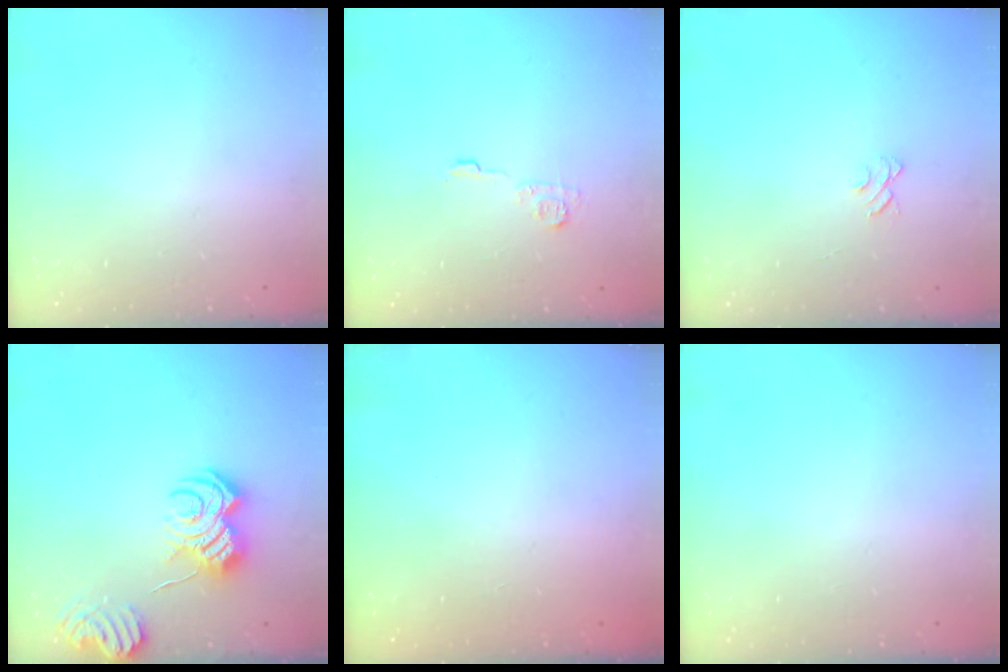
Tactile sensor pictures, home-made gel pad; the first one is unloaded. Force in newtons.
{"total": 6.2, "press": 6.2, "slide": 0.5}
{"total": 3.8, "press": 3.8, "slide": 0.3}
{"total": 11.9, "press": 11.9, "slide": 0.7}
{"total": 2.5, "press": 2.4, "slide": 0.8}
{"total": 0.0}